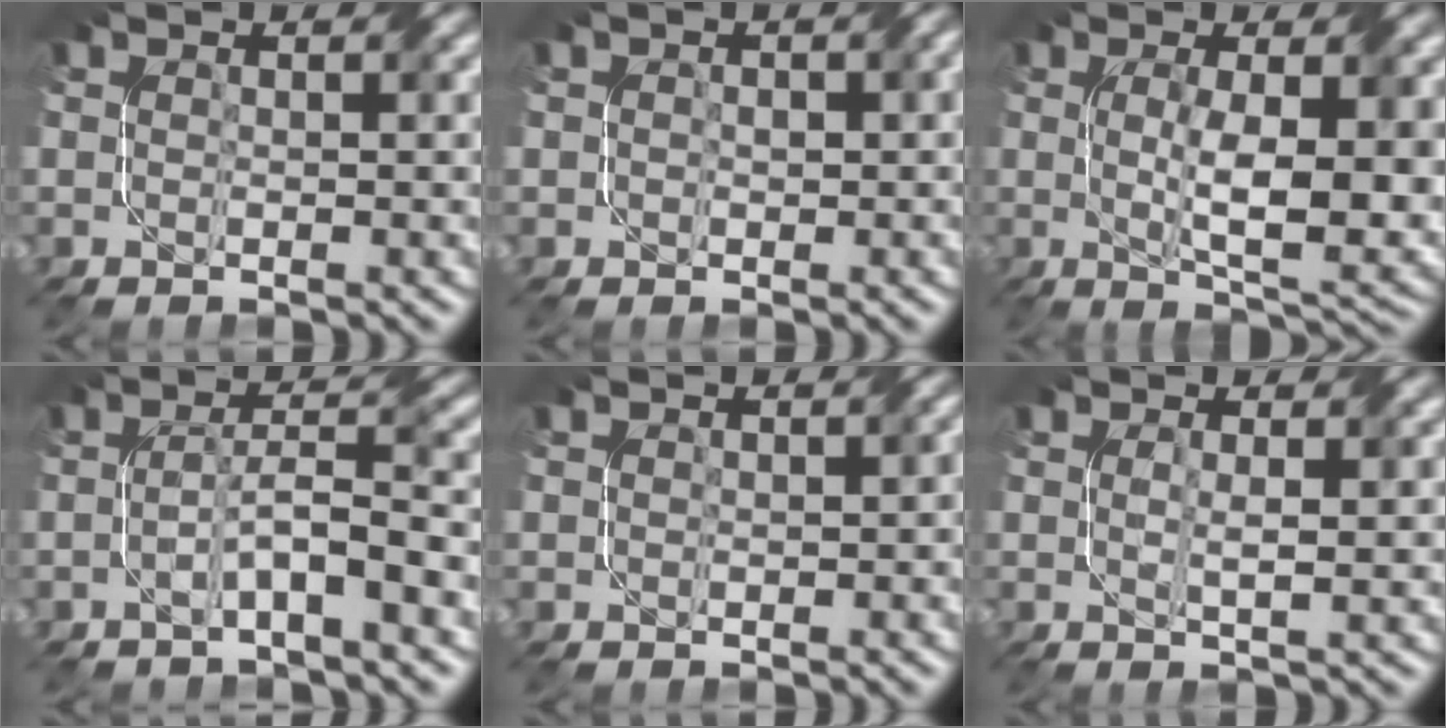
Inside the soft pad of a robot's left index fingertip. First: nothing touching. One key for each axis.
{"total": 1.5, "fx": 0.3, "fy": 1.0, "fz": 1.0, "tx": -0.011, "ty": 0.002, "tz": 0.006}
{"total": 8.4, "fx": 0.2, "fy": 2.4, "fz": 8.0, "tx": -0.128, "ty": -0.008, "tz": 0.010}
{"total": 3.7, "fx": -1.7, "fy": 0.3, "fz": 3.3, "tx": -0.061, "ty": 0.017, "tz": -0.037}
{"total": 0.7, "fx": 0.1, "fy": 0.5, "fz": 0.5, "tx": -0.006, "ty": 0.001, "tz": 0.002}
{"total": 1.4, "fx": 0.3, "fy": 0.1, "fz": 1.4, "tx": -0.025, "ty": -0.002, "tz": 0.005}